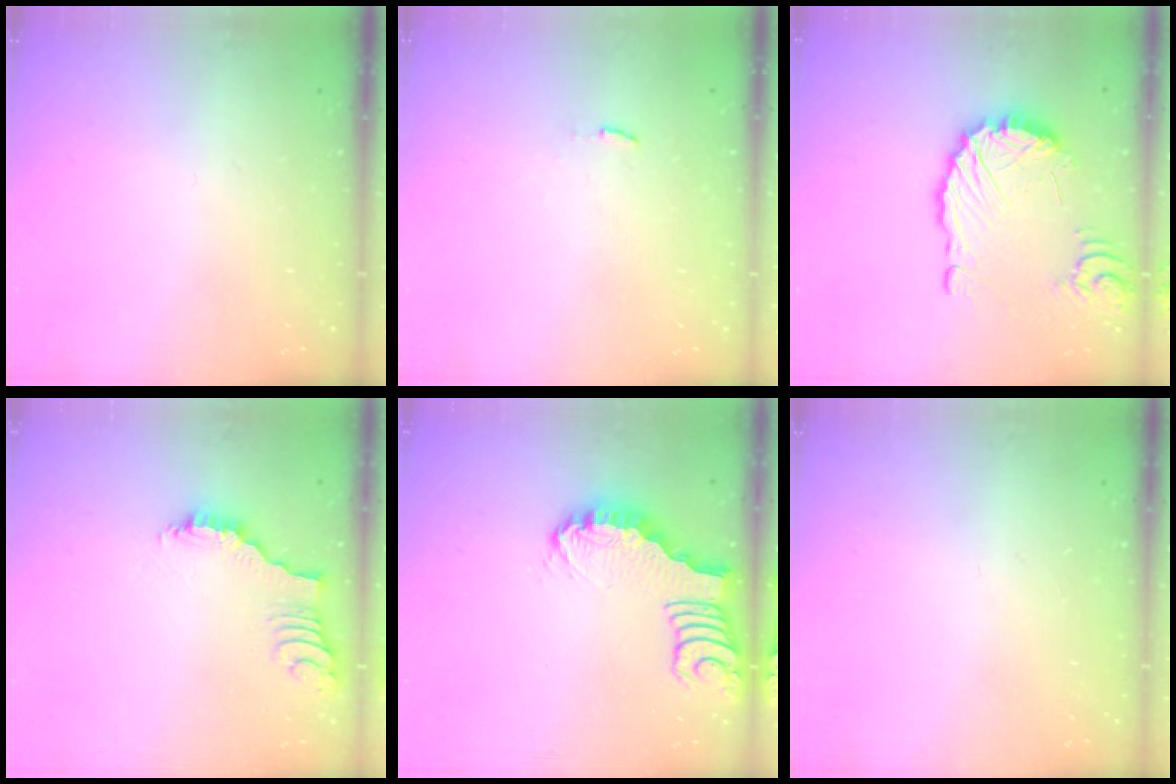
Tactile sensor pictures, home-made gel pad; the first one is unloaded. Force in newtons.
{"total": 2.9, "press": 2.9, "slide": 0.3}
{"total": 10.3, "press": 10.2, "slide": 1.4}
{"total": 2.2, "press": 2.1, "slide": 0.4}
{"total": 2.0, "press": 2.0, "slide": 0.1}
{"total": 0.0}